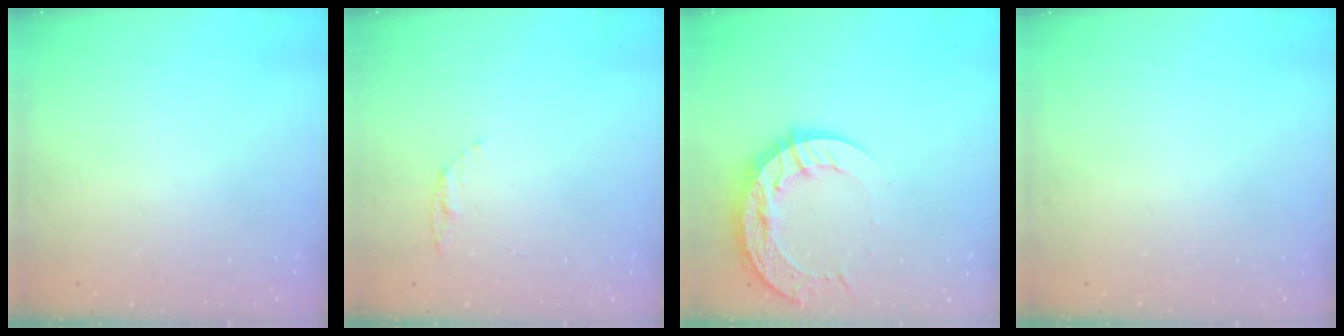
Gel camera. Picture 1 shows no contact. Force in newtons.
{"total": 4.5, "press": 4.4, "slide": 0.5}
{"total": 14.0, "press": 14.0, "slide": 1.3}
{"total": 0.0}